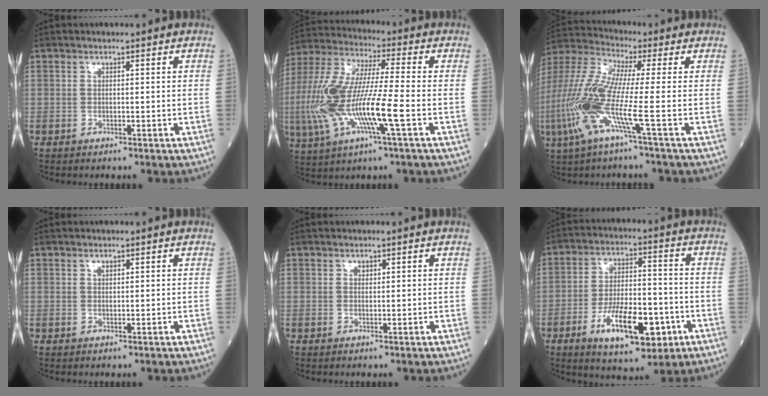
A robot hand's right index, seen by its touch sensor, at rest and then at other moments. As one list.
[{"total": 17.0, "force": [-3.8, 2.0, 16.4], "torque": [-0.360, -0.011, -0.074]}, {"total": 13.1, "force": [-3.7, 0.3, 12.5], "torque": [-0.288, -0.004, -0.088]}, {"total": 0.6, "force": [0.4, 0.3, 0.3], "torque": [-0.005, -0.003, 0.006]}, {"total": 0.5, "force": [0.4, 0.4, 0.2], "torque": [-0.001, -0.002, 0.004]}, {"total": 13.2, "force": [-5.3, 4.8, 11.0], "torque": [-0.192, -0.001, -0.081]}]